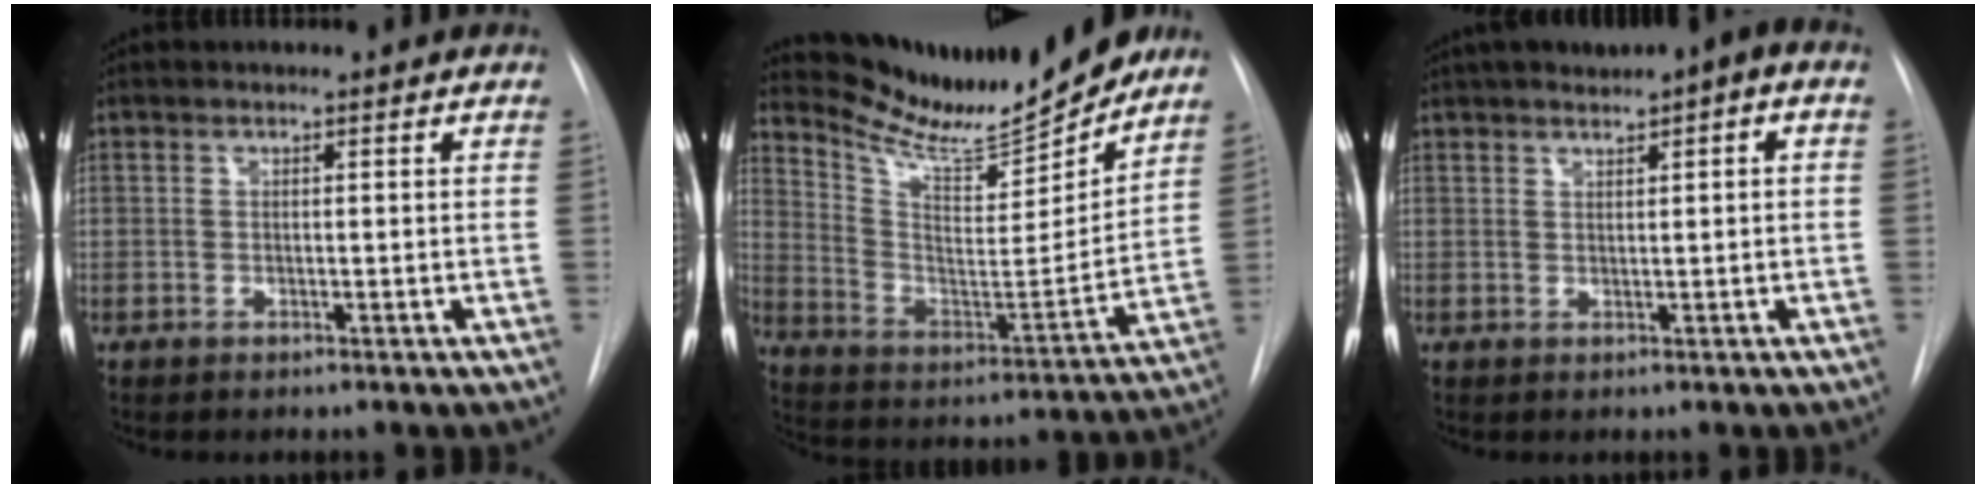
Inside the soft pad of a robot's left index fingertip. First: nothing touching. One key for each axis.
{"total": 18.9, "fx": 17.4, "fy": 2.1, "fz": 7.2, "tx": -0.128, "ty": -0.041, "tz": 0.277}
{"total": 7.7, "fx": 4.1, "fy": 1.6, "fz": 6.3, "tx": -0.100, "ty": 0.037, "tz": 0.060}